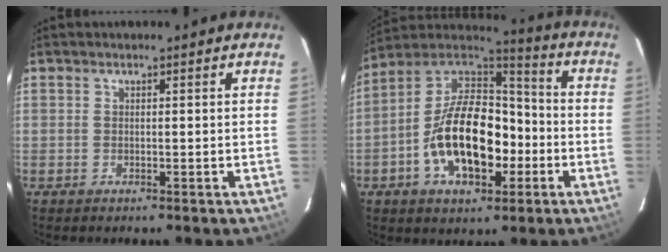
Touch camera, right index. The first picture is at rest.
{"total": 18.8, "force": [-5.2, 10.3, 14.9], "torque": [-0.284, 0.015, -0.085]}